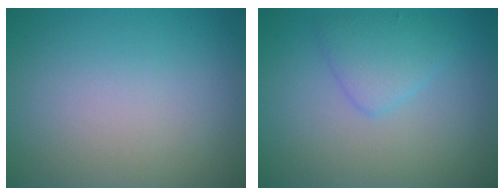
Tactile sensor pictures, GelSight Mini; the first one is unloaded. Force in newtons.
{"total": 2.5, "press": 2.5, "slide": 0.1}